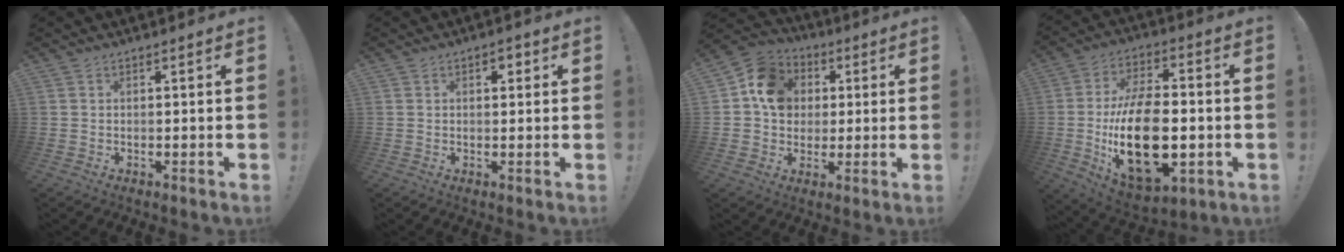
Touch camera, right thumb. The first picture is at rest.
{"total": 2.2, "force": [0.5, 1.4, 1.5], "torque": [-0.015, 0.000, 0.003]}
{"total": 13.3, "force": [2.7, 11.5, 6.1], "torque": [-0.076, 0.005, 0.058]}
{"total": 25.5, "force": [-4.5, 14.2, 20.7], "torque": [-0.375, 0.011, -0.063]}